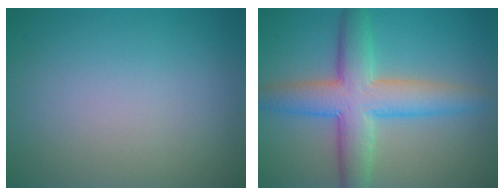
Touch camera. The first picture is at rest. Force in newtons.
{"total": 7.3, "press": 7.3, "slide": 0.3}